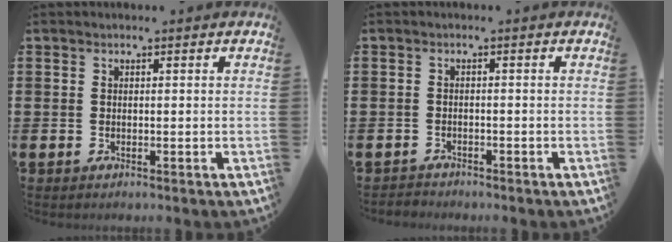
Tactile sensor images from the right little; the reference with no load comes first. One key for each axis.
{"total": 1.0, "fx": -0.9, "fy": 0.1, "fz": -0.2, "tx": 0.000, "ty": 0.002, "tz": -0.021}